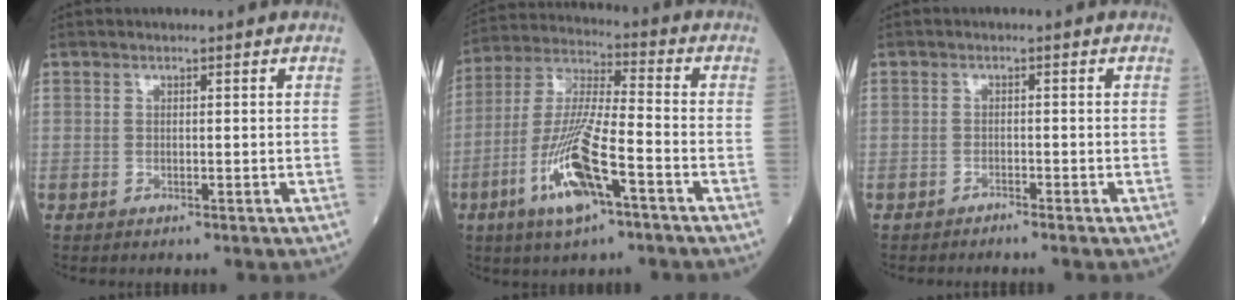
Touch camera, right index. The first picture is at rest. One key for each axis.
{"total": 13.7, "fx": -6.0, "fy": 2.2, "fz": 12.1, "tx": -0.252, "ty": -0.009, "tz": -0.113}
{"total": 1.2, "fx": -1.1, "fy": -0.2, "fz": 0.3, "tx": -0.007, "ty": 0.001, "tz": -0.019}